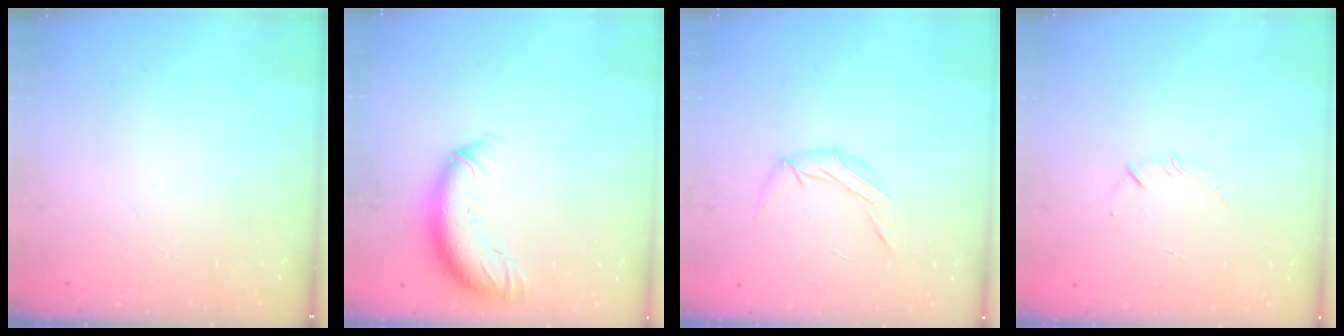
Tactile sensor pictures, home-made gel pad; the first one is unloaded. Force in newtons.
{"total": 13.1, "press": 12.7, "slide": 3.3}
{"total": 7.2, "press": 7.2, "slide": 0.7}
{"total": 3.2, "press": 3.2, "slide": 0.7}